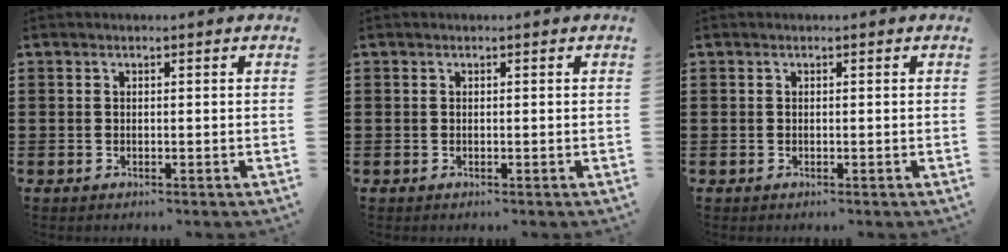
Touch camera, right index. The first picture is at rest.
{"total": 0.0}
{"total": 0.0}